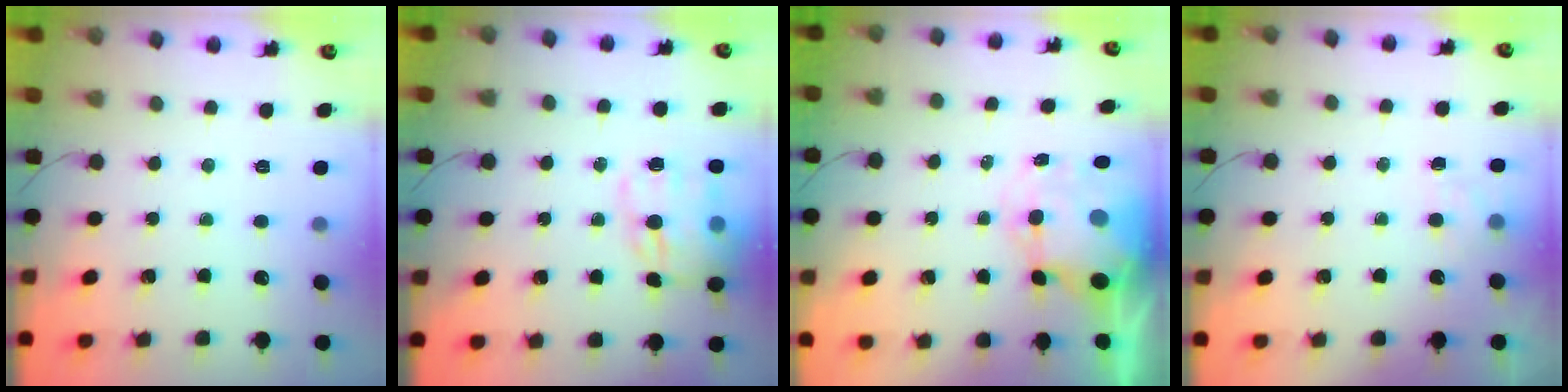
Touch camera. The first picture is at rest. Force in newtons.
{"total": 14.2, "press": 13.9, "slide": 3.0}
{"total": 9.4, "press": 9.2, "slide": 2.1}
{"total": 4.4, "press": 4.2, "slide": 1.4}